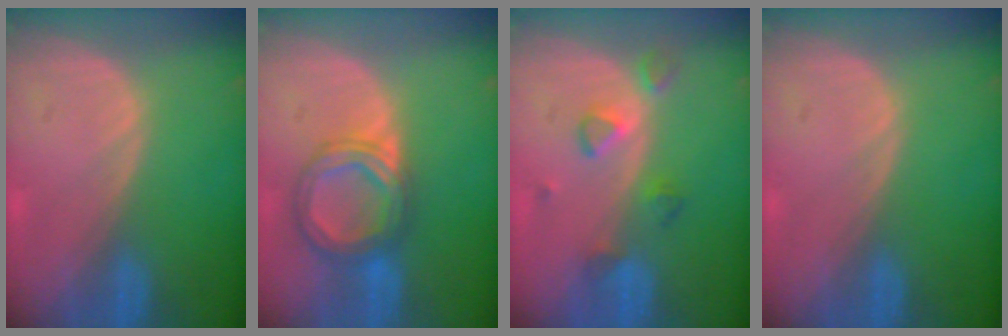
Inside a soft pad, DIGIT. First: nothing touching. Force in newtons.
{"total": 6.9, "press": 6.8, "slide": 0.5}
{"total": 4.1, "press": 4.0, "slide": 0.9}
{"total": 0.0}